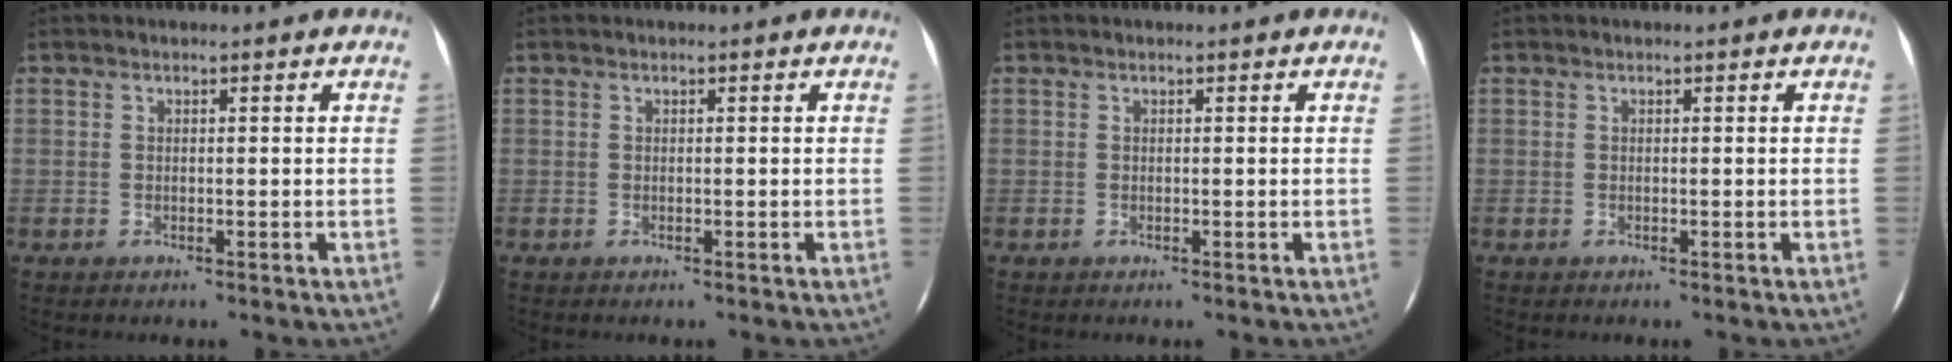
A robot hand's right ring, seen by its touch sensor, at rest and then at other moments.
{"total": 0.0}
{"total": 0.0}
{"total": 0.0}